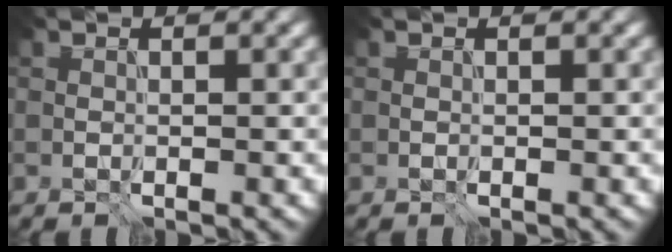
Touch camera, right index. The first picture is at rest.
{"total": 0.0}